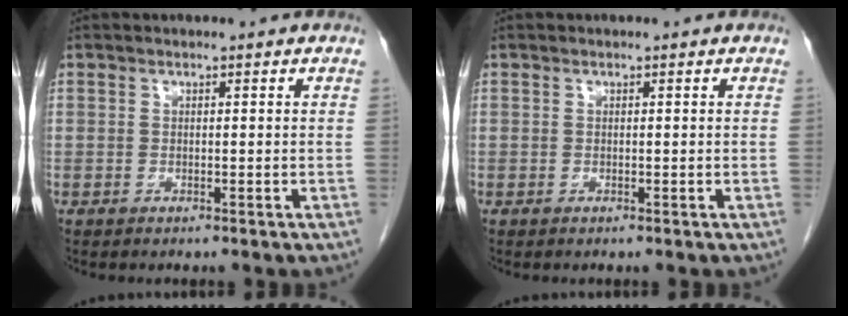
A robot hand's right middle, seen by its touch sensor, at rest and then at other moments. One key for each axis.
{"total": 0.0}